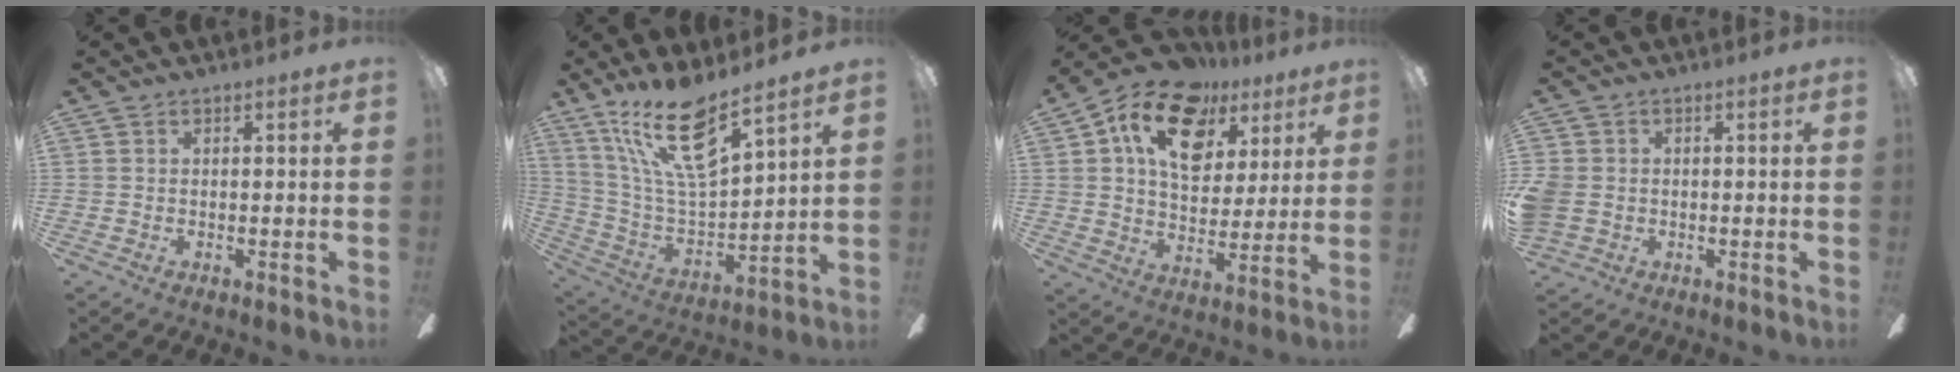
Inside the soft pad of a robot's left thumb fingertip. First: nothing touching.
{"total": 18.5, "force": [12.3, 5.9, 12.4], "torque": [-0.256, -0.072, 0.214]}
{"total": 17.2, "force": [9.3, 11.0, 9.4], "torque": [-0.167, -0.031, 0.172]}
{"total": 4.8, "force": [-0.2, 4.4, 2.0], "torque": [-0.059, 0.008, -0.003]}